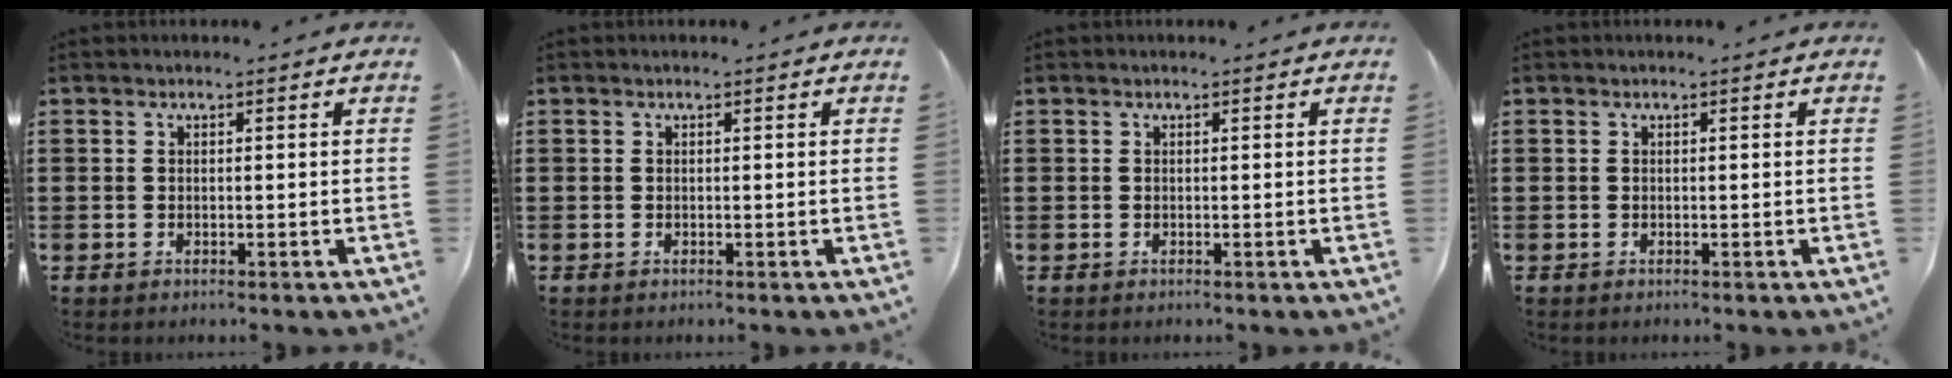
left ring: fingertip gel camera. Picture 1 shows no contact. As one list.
[{"total": 0.0}, {"total": 0.0}, {"total": 0.0}]